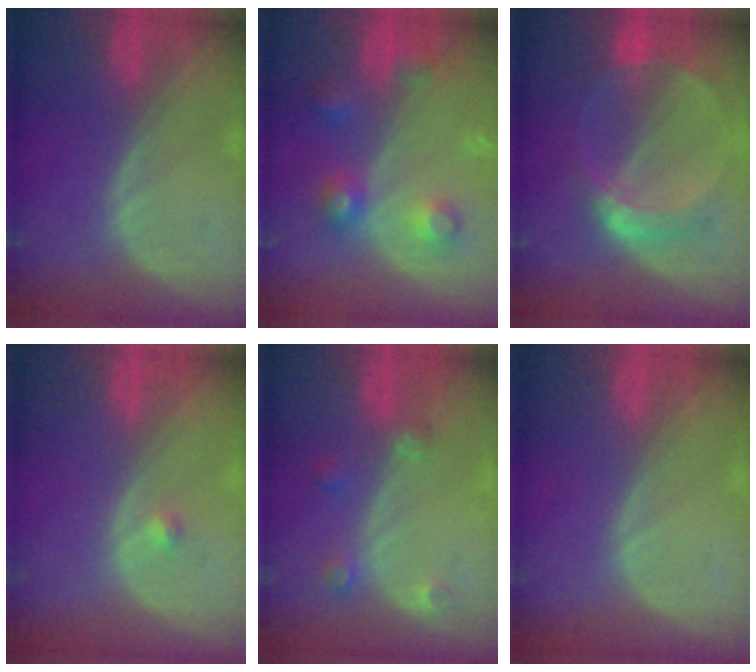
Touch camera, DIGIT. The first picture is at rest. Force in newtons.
{"total": 5.6, "press": 5.6, "slide": 0.3}
{"total": 6.4, "press": 5.7, "slide": 2.9}
{"total": 0.8, "press": 0.8, "slide": 0.2}
{"total": 2.6, "press": 2.6, "slide": 0.5}
{"total": 0.0}